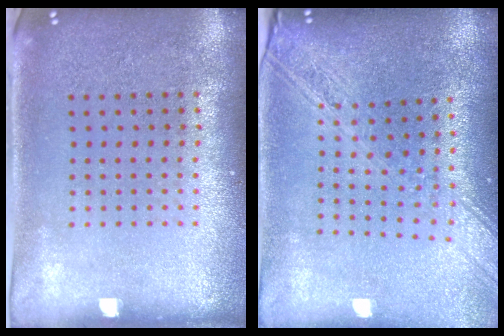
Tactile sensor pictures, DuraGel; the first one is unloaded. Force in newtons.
{"total": 2.3, "press": 1.9, "slide": 1.2}